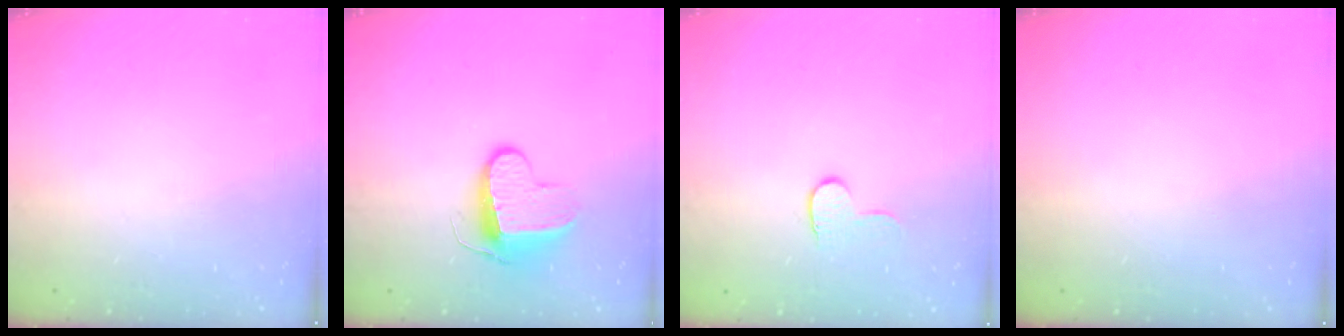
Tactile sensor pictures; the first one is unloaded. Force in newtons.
{"total": 9.6, "press": 9.6, "slide": 0.2}
{"total": 6.2, "press": 6.2, "slide": 0.4}
{"total": 0.6, "press": 0.5, "slide": 0.2}